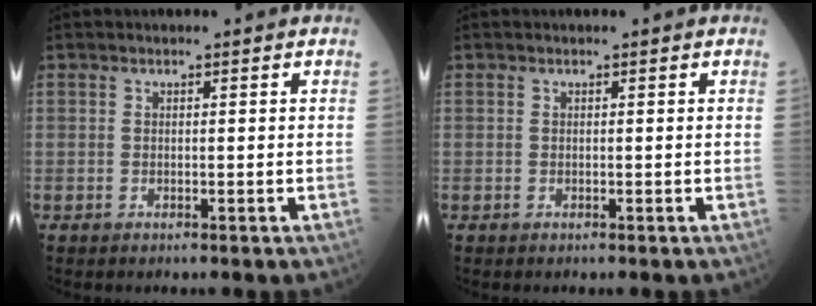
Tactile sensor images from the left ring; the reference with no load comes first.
{"total": 0.0}